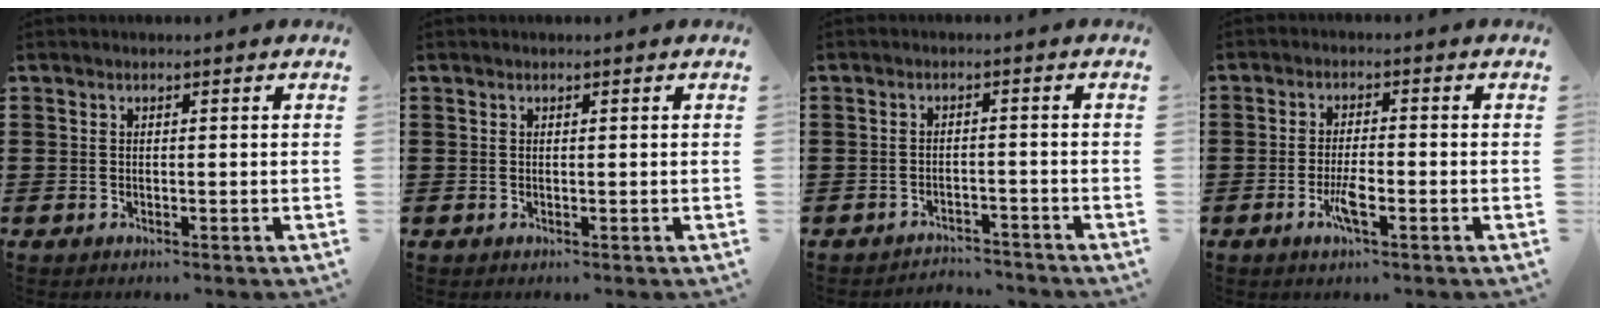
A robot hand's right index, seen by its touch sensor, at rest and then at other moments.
{"total": 0.0}
{"total": 2.6, "force": [-2.5, 0.3, -0.1], "torque": [-0.007, 0.000, -0.055]}
{"total": 3.9, "force": [-1.6, 0.6, 3.5], "torque": [-0.079, -0.009, -0.035]}